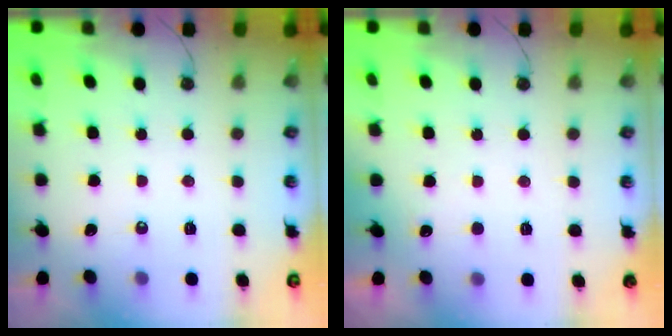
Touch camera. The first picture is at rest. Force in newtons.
{"total": 2.6, "press": 2.4, "slide": 1.0}